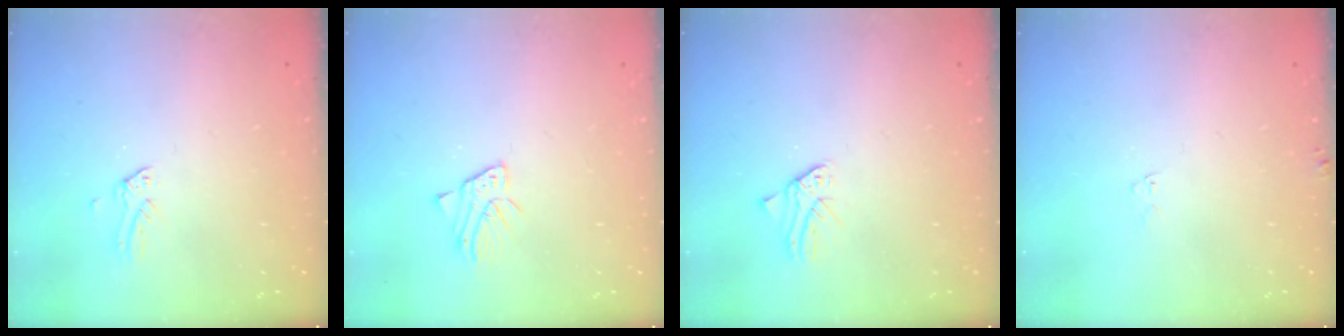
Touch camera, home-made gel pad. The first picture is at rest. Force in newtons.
{"total": 2.3, "press": 2.3, "slide": 0.2}
{"total": 0.7, "press": 0.7, "slide": 0.1}
{"total": 4.0, "press": 4.0, "slide": 0.4}